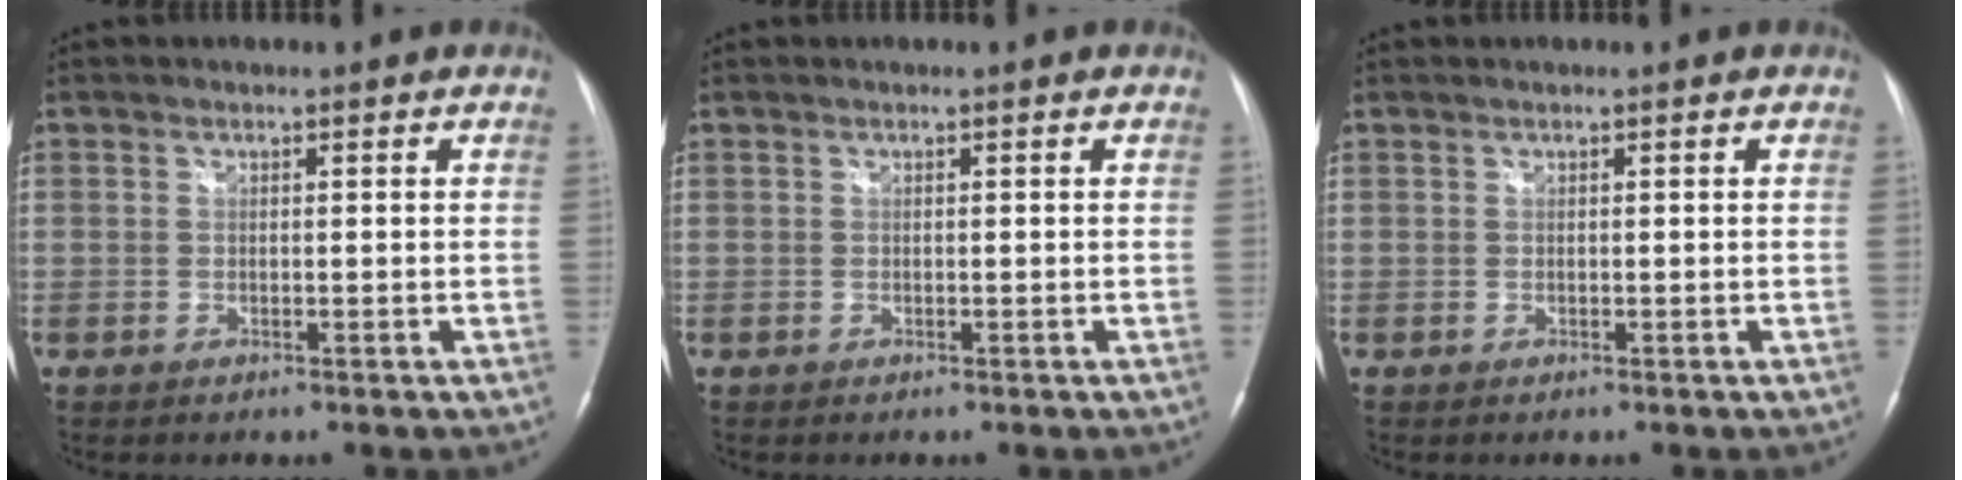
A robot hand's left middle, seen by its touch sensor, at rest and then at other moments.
{"total": 0.0}
{"total": 0.0}